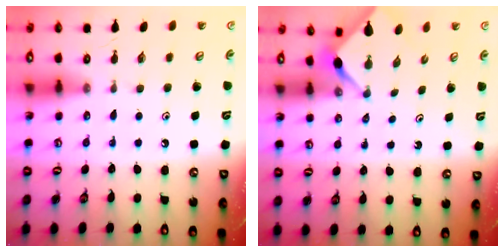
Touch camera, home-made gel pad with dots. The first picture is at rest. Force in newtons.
{"total": 3.1, "press": 3.1, "slide": 0.3}